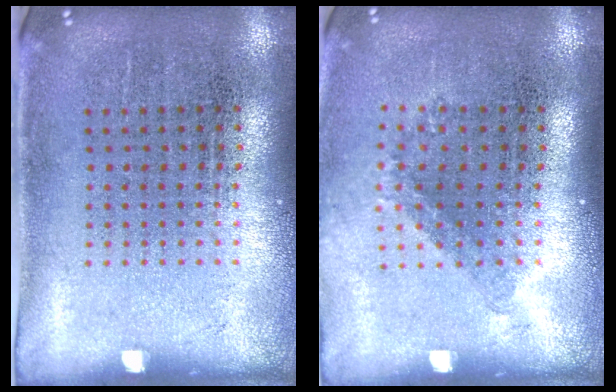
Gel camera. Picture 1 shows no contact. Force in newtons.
{"total": 1.3, "press": 0.8, "slide": 0.9}